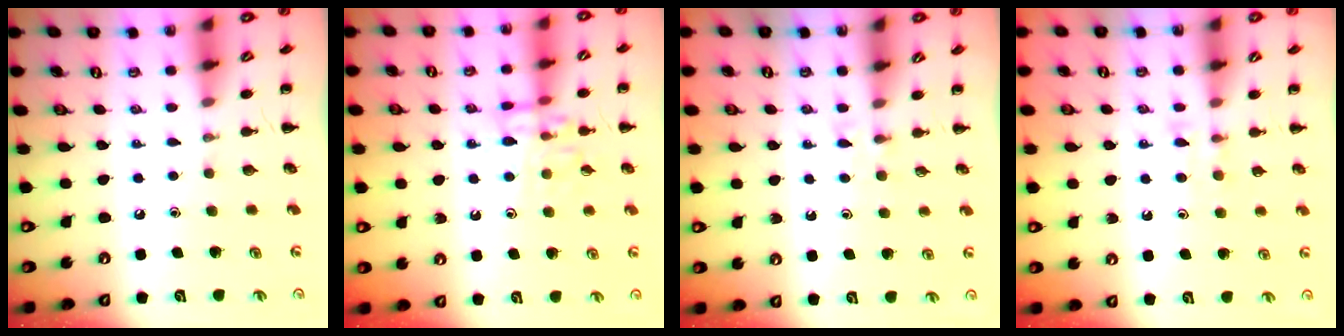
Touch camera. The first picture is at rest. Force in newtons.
{"total": 11.2, "press": 11.2, "slide": 1.2}
{"total": 2.8, "press": 2.5, "slide": 1.1}
{"total": 5.3, "press": 5.0, "slide": 1.7}